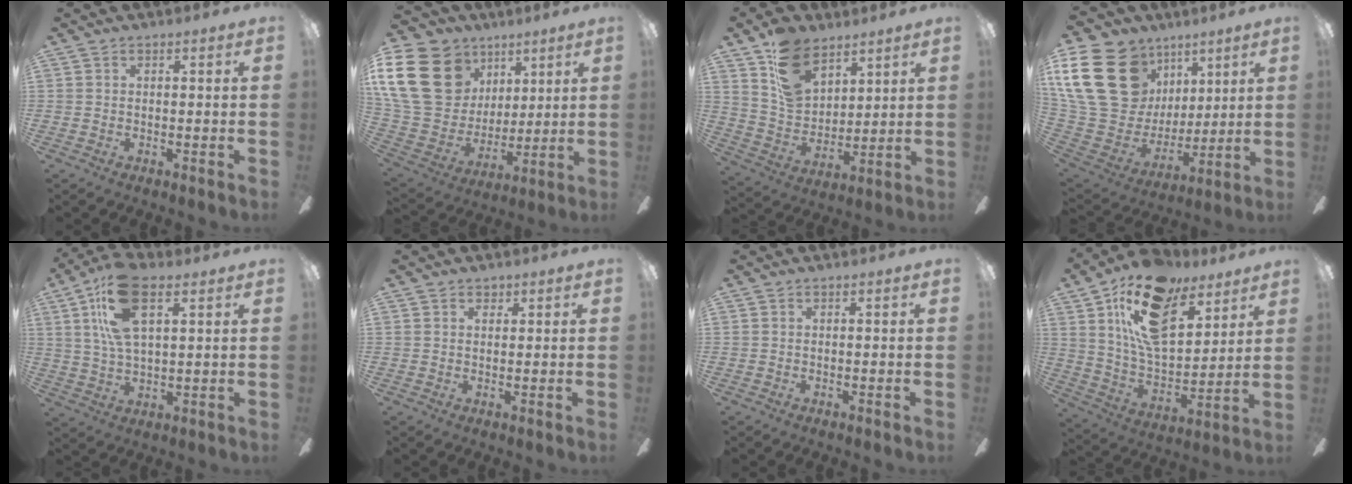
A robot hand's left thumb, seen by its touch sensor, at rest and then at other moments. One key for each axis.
{"total": 24.6, "fx": 9.8, "fy": 18.7, "fz": 12.7, "tx": -0.276, "ty": -0.028, "tz": 0.197}
{"total": 14.3, "fx": 8.9, "fy": 9.1, "fz": 6.4, "tx": -0.124, "ty": -0.037, "tz": 0.177}
{"total": 26.7, "fx": 10.2, "fy": 20.0, "fz": 14.4, "tx": -0.298, "ty": -0.042, "tz": 0.214}
{"total": 16.0, "fx": 7.2, "fy": 7.3, "fz": 12.3, "tx": -0.238, "ty": -0.001, "tz": 0.128}
{"total": 1.7, "fx": 1.1, "fy": 1.1, "fz": 0.8, "tx": -0.008, "ty": -0.001, "tz": 0.019}
{"total": 0.0}
{"total": 21.2, "fx": 11.9, "fy": 11.0, "fz": 13.6, "tx": -0.251, "ty": -0.053, "tz": 0.209}